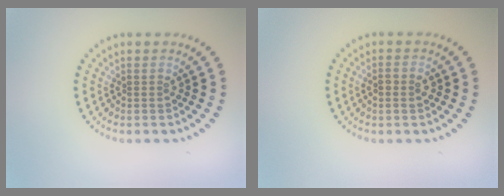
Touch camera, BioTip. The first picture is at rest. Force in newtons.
{"total": 1.4, "press": 1.3, "slide": 0.4}